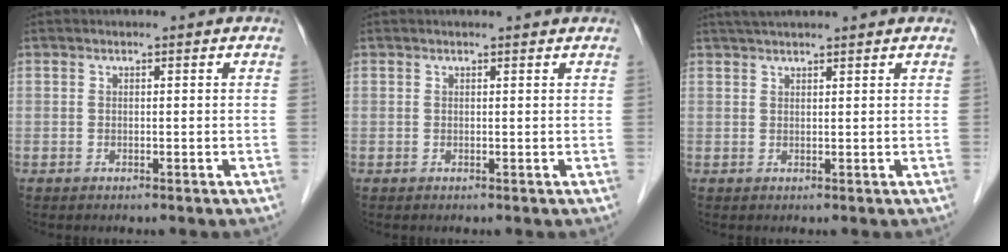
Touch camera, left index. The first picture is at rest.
{"total": 1.5, "force": [1.5, 0.1, 0.3], "torque": [-0.011, 0.005, 0.016]}
{"total": 6.2, "force": [5.5, 0.3, 2.8], "torque": [-0.042, 0.038, 0.082]}